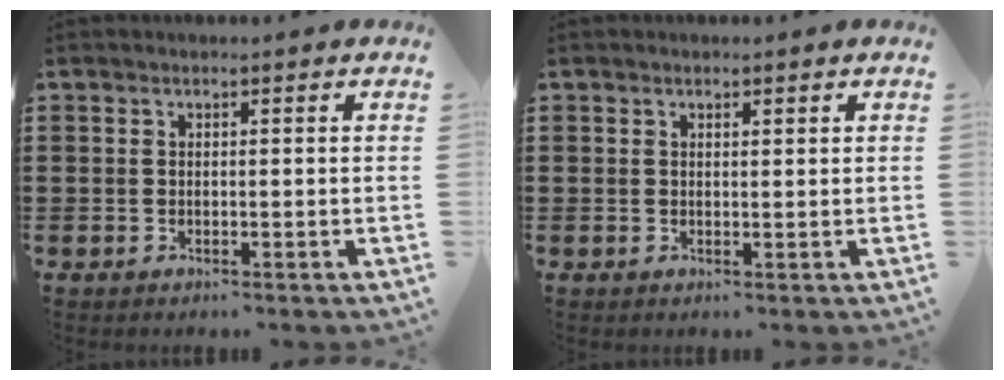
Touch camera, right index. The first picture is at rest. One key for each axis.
{"total": 0.6, "fx": 0.4, "fy": 0.2, "fz": 0.4, "tx": -0.009, "ty": 0.002, "tz": 0.008}